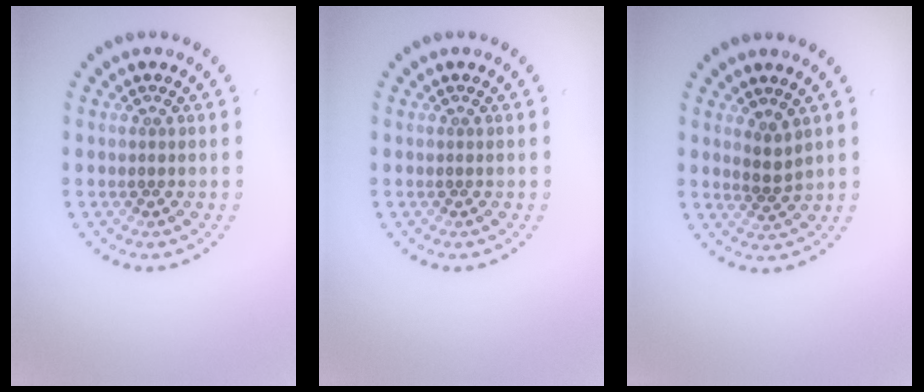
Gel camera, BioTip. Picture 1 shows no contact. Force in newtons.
{"total": 0.0}
{"total": 1.8, "press": 1.4, "slide": 1.1}